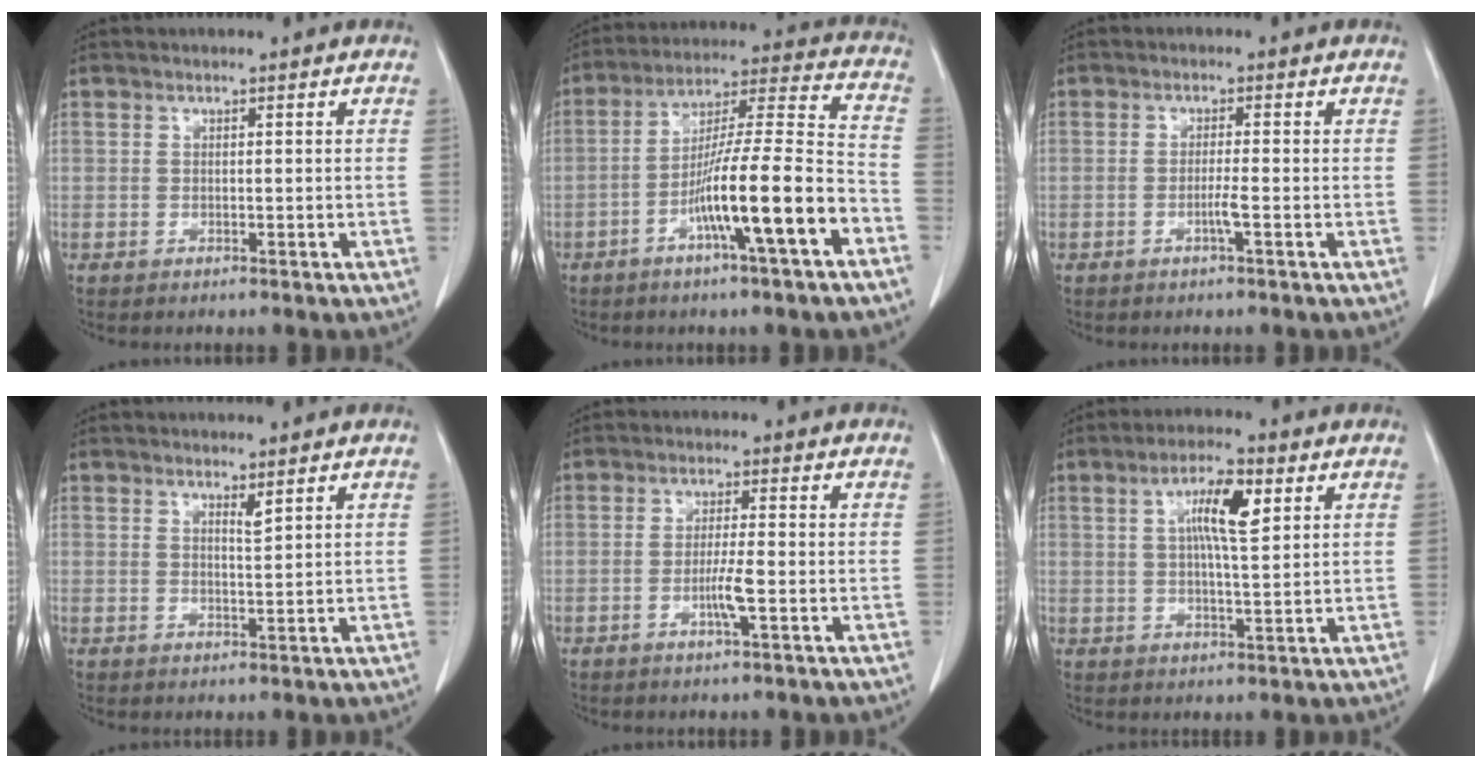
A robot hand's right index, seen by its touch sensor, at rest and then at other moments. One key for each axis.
{"total": 15.7, "fx": -6.6, "fy": 0.1, "fz": 14.2, "tx": -0.243, "ty": 0.004, "tz": -0.112}
{"total": 2.1, "fx": -0.8, "fy": -0.3, "fz": 1.9, "tx": -0.038, "ty": -0.002, "tz": -0.017}
{"total": 1.5, "fx": 1.1, "fy": -0.1, "fz": 1.0, "tx": -0.019, "ty": -0.009, "tz": 0.020}
{"total": 3.9, "fx": -1.2, "fy": -0.1, "fz": 3.7, "tx": -0.069, "ty": -0.005, "tz": -0.023}
{"total": 7.4, "fx": 2.5, "fy": 1.3, "fz": 6.8, "tx": -0.122, "ty": 0.007, "tz": 0.042}